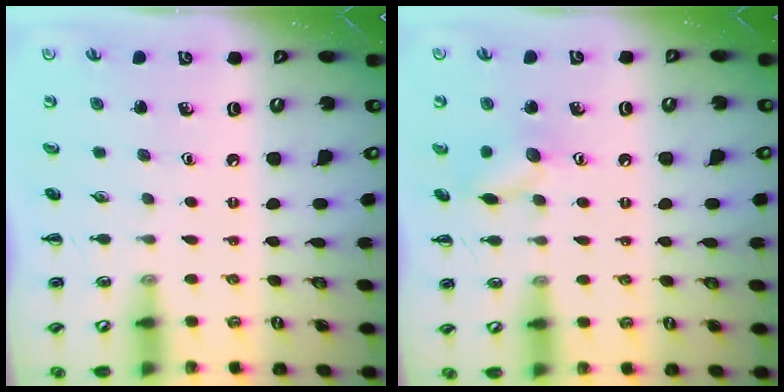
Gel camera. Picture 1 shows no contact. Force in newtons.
{"total": 9.0, "press": 9.0, "slide": 0.9}